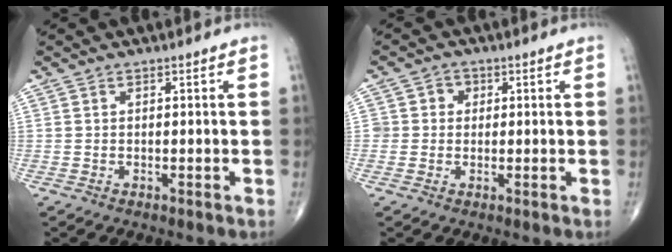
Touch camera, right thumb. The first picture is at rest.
{"total": 2.9, "force": [0.3, 2.8, 0.6], "torque": [0.014, 0.006, 0.000]}